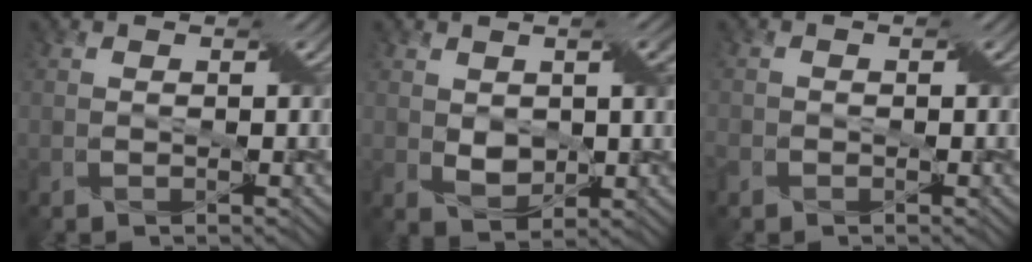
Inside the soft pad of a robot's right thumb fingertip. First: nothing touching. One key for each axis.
{"total": 3.6, "fx": 0.7, "fy": 2.3, "fz": 2.7, "tx": -0.052, "ty": -0.002, "tz": 0.018}
{"total": 1.3, "fx": -0.8, "fy": 1.1, "fz": 0.1, "tx": -0.009, "ty": 0.000, "tz": -0.015}